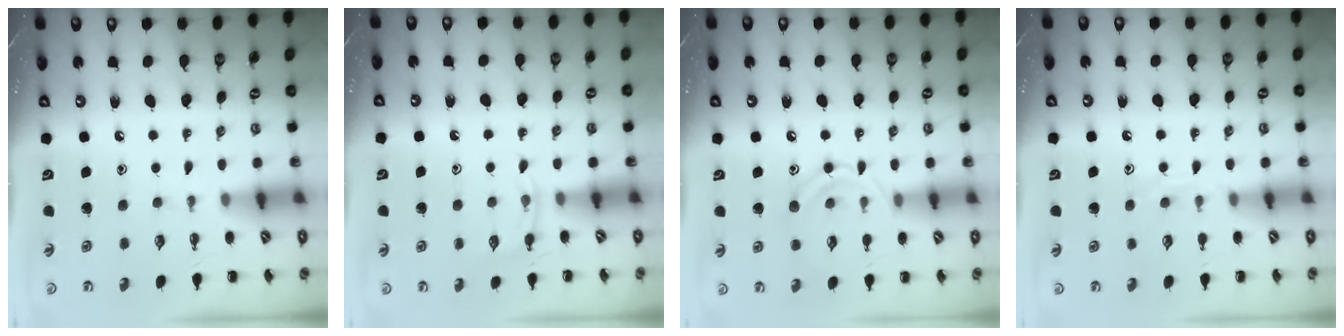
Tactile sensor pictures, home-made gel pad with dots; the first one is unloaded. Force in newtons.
{"total": 3.6, "press": 3.5, "slide": 1.0}
{"total": 10.6, "press": 10.6, "slide": 0.8}
{"total": 6.8, "press": 6.8, "slide": 0.8}